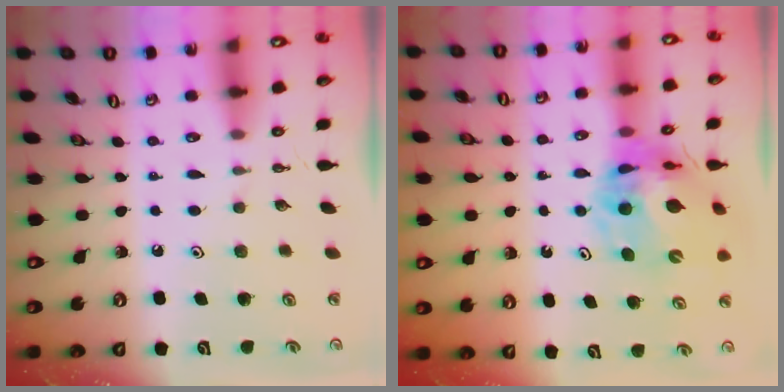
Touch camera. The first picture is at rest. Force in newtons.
{"total": 16.1, "press": 16.0, "slide": 1.6}